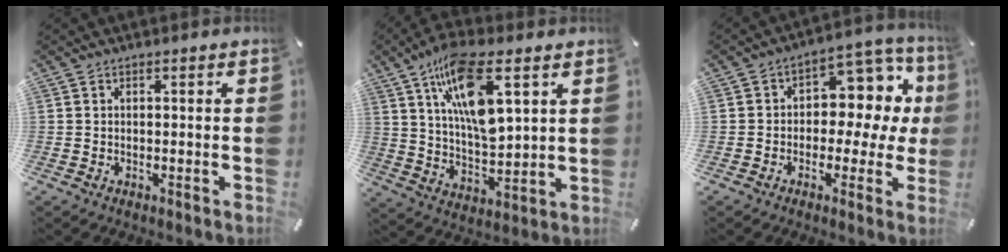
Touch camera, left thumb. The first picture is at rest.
{"total": 16.3, "force": [8.1, 6.4, 12.6], "torque": [-0.244, -0.021, 0.138]}
{"total": 10.5, "force": [1.6, 7.7, 6.9], "torque": [-0.089, -0.016, 0.028]}